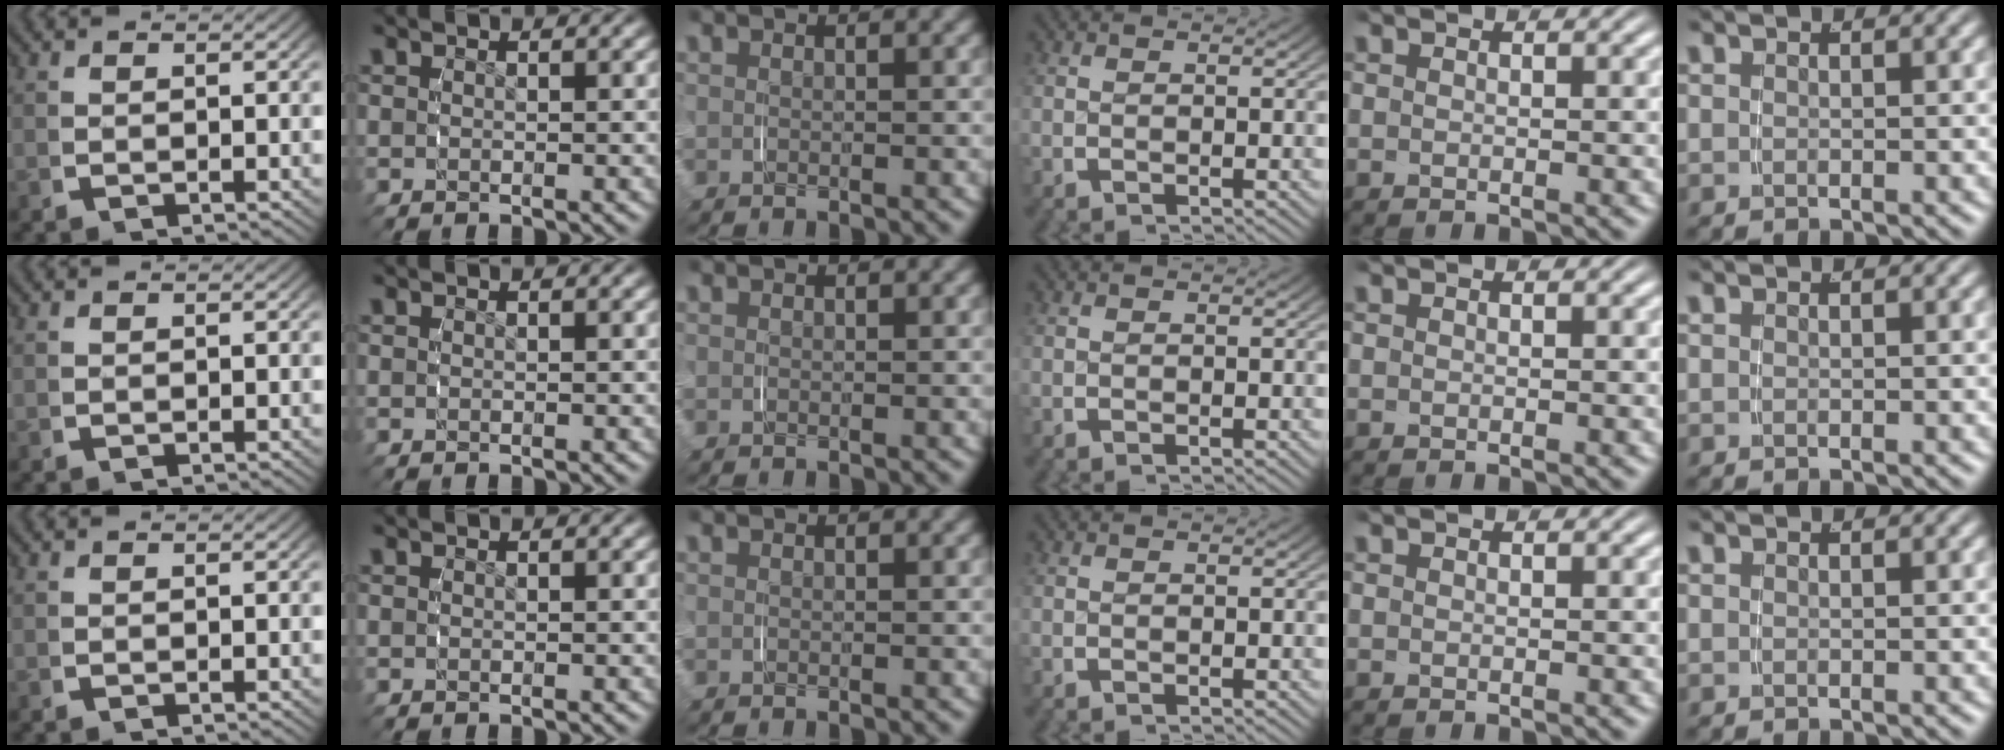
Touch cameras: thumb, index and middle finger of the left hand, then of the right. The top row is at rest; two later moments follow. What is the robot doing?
{"motion": "grasp_and_lifting", "object": "jewelry box"}